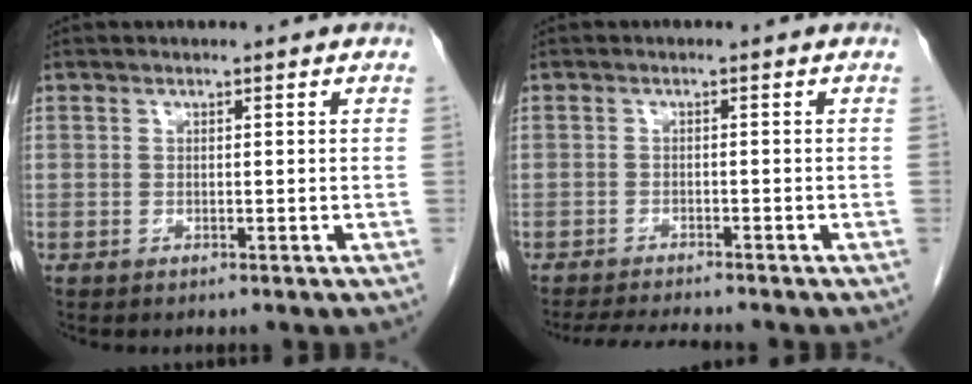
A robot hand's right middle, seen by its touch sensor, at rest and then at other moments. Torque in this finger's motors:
{"motor_torque": [0.05, -0.03, 0.00, 0.00]}